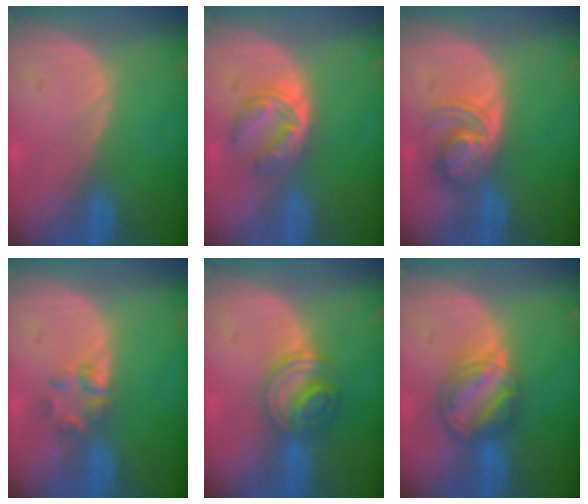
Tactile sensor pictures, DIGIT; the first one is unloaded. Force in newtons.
{"total": 6.2, "press": 5.0, "slide": 3.6}
{"total": 5.6, "press": 5.5, "slide": 0.8}
{"total": 2.9, "press": 2.9, "slide": 0.3}
{"total": 5.6, "press": 5.6, "slide": 0.6}
{"total": 7.4, "press": 6.6, "slide": 3.2}